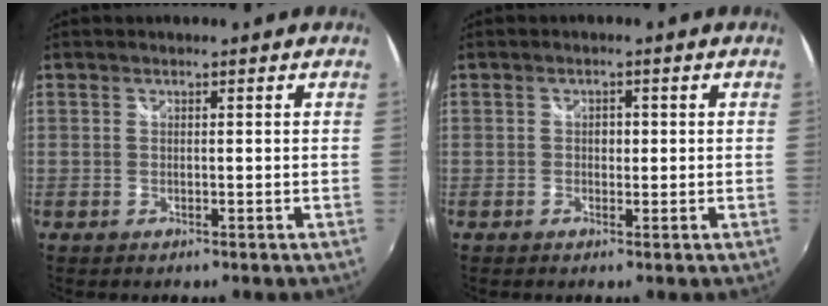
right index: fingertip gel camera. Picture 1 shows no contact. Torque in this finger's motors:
{"motor_torque": [0.16, 0.13, 0.19, 0.03]}